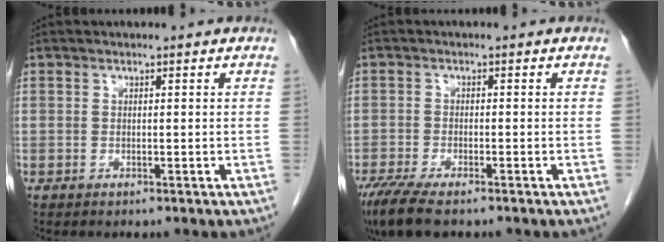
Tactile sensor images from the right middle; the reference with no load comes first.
{"total": 7.4, "force": [-5.6, 1.7, 4.5], "torque": [-0.078, -0.019, -0.096]}